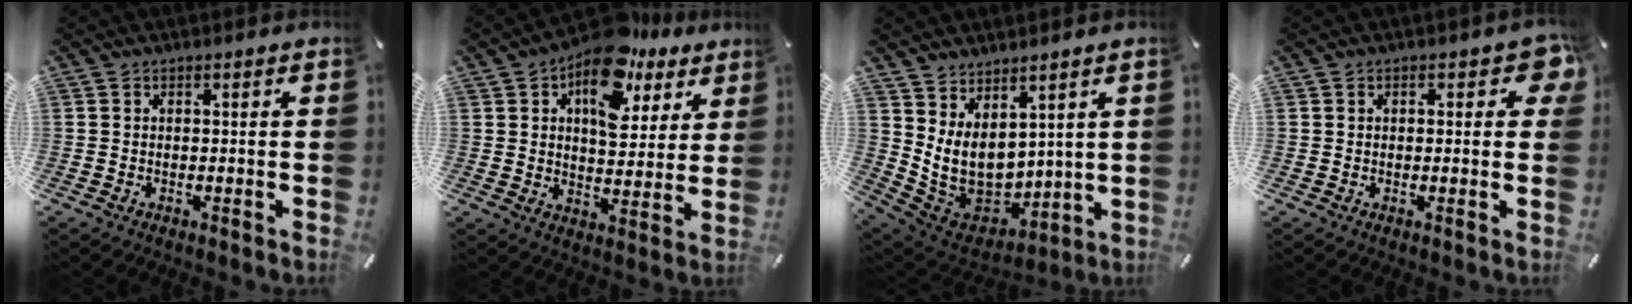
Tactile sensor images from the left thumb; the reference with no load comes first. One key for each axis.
{"total": 15.9, "fx": 9.1, "fy": 9.0, "fz": 9.4, "tx": -0.130, "ty": -0.050, "tz": 0.157}
{"total": 10.6, "fx": 3.5, "fy": 8.4, "fz": 5.3, "tx": -0.117, "ty": -0.050, "tz": 0.078}
{"total": 4.2, "fx": 1.3, "fy": 2.3, "fz": 3.3, "tx": -0.034, "ty": -0.001, "tz": 0.016}